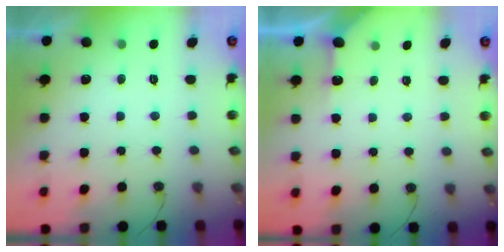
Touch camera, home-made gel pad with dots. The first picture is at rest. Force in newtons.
{"total": 3.0, "press": 2.9, "slide": 0.4}